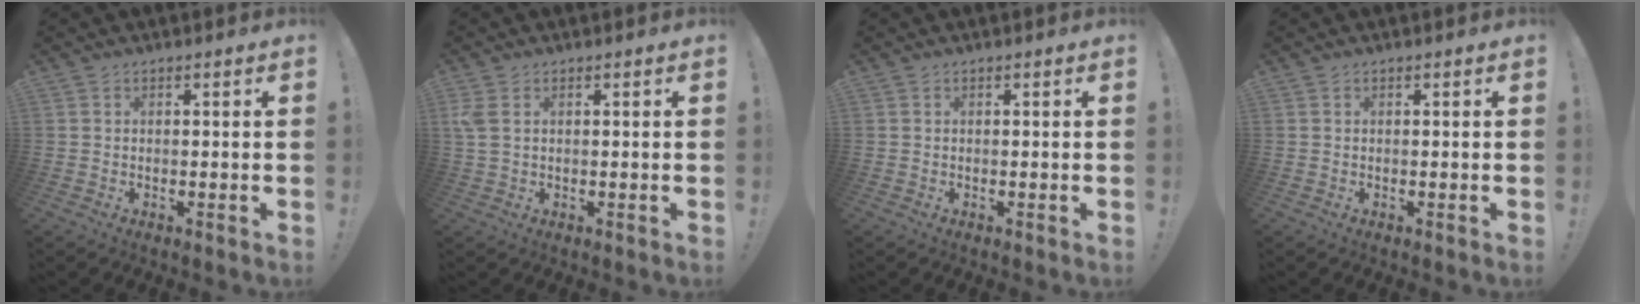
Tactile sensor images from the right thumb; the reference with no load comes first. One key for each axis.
{"total": 3.2, "fx": 1.2, "fy": 1.5, "fz": 2.6, "tx": -0.067, "ty": 0.001, "tz": 0.023}
{"total": 0.0}
{"total": 0.0}